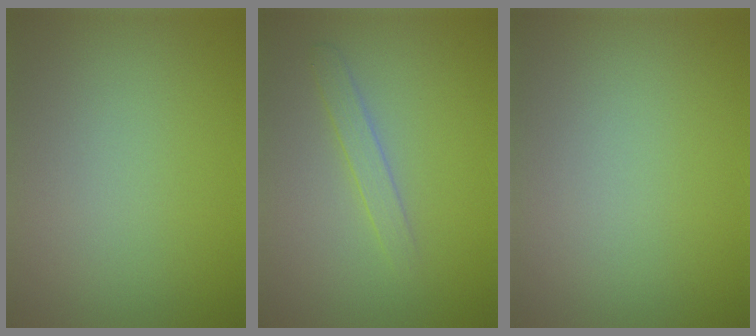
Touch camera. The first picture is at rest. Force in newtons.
{"total": 1.4, "press": 1.4, "slide": 0.1}
{"total": 0.0}